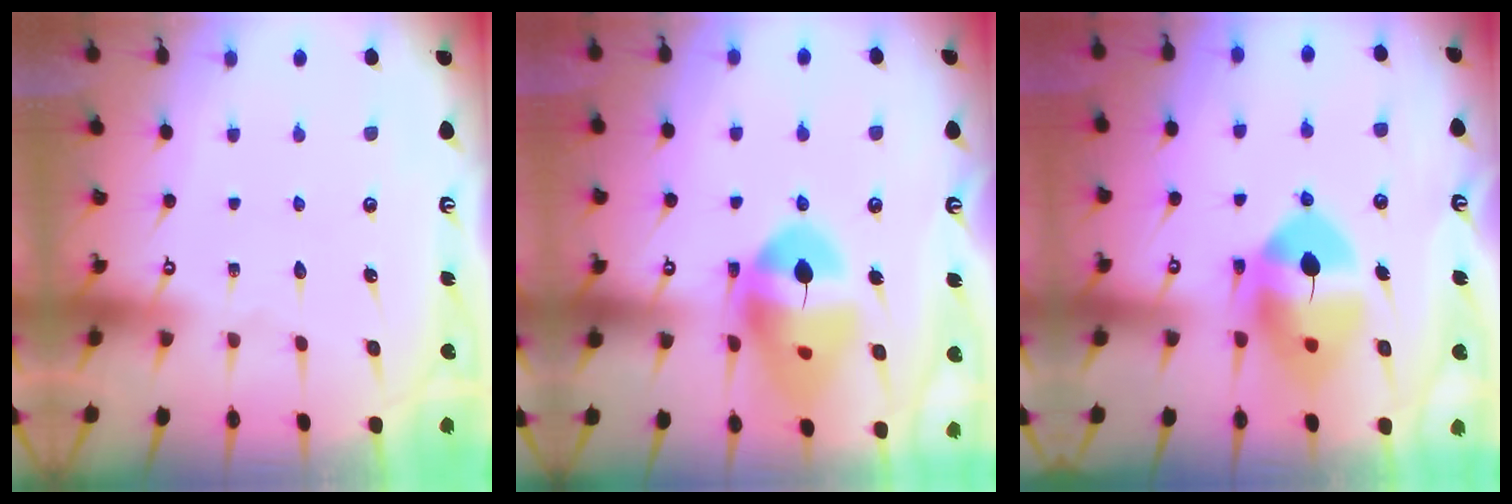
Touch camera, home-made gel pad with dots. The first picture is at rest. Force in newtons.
{"total": 16.7, "press": 16.6, "slide": 2.4}
{"total": 13.1, "press": 12.9, "slide": 2.5}